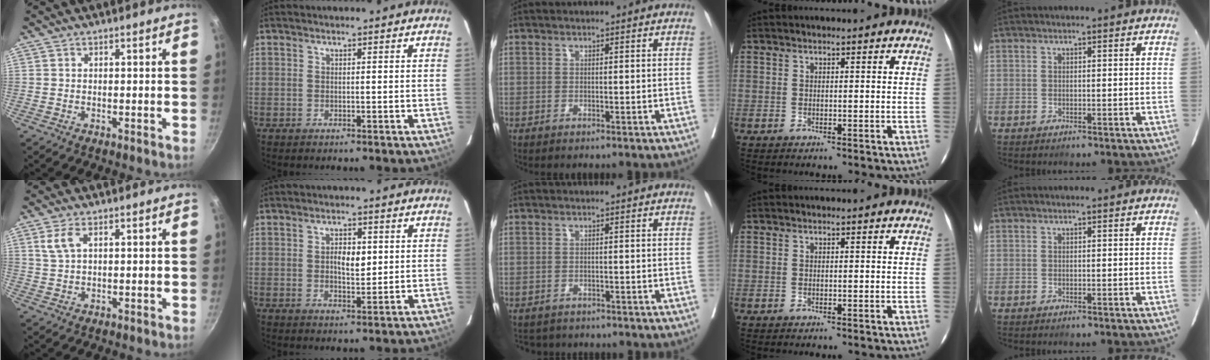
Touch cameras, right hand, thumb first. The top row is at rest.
{"thumb": {"total": 3.6, "force": [1.6, 1.6, 2.8], "torque": [-0.068, 0.007, 0.037]}, "index": {"total": 3.9, "force": [0.6, 1.8, 3.4], "torque": [-0.056, 0.001, 0.011]}, "middle": {"total": 3.0, "force": [-2.7, 1.3, -0.1], "torque": [0.003, -0.002, -0.041]}}